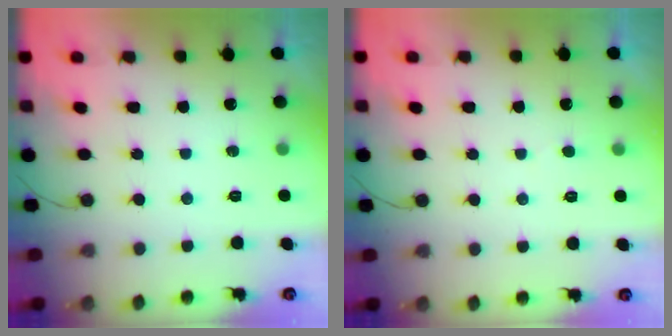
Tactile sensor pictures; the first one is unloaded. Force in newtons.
{"total": 2.1, "press": 2.1, "slide": 0.2}